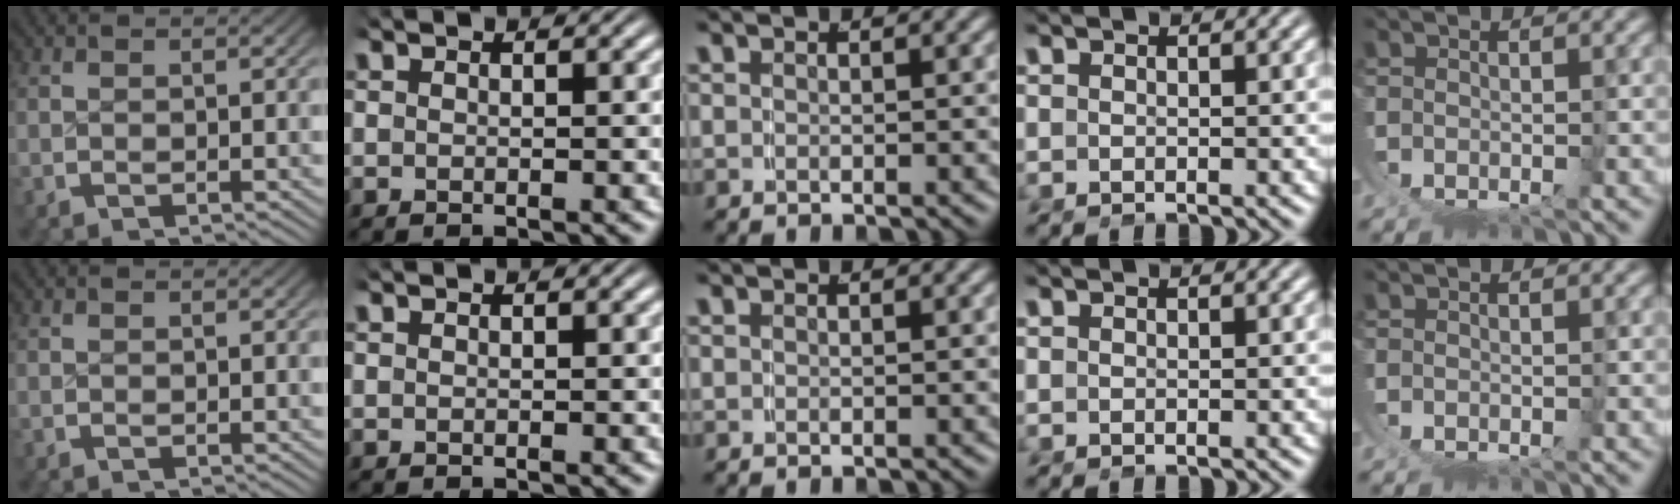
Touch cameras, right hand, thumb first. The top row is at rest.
{}